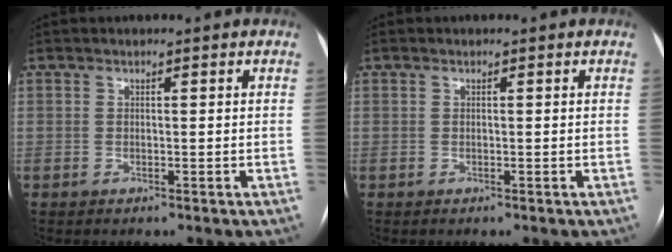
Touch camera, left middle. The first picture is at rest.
{"total": 0.0}